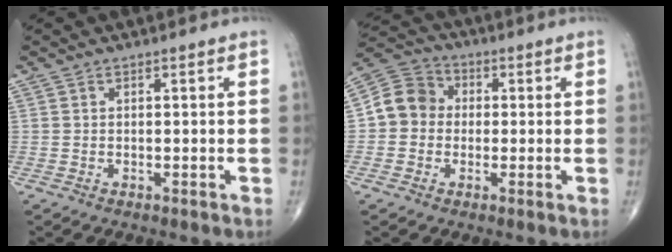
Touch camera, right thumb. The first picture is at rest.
{"total": 8.2, "force": [-0.1, 7.3, 3.6], "torque": [-0.048, 0.027, -0.018]}